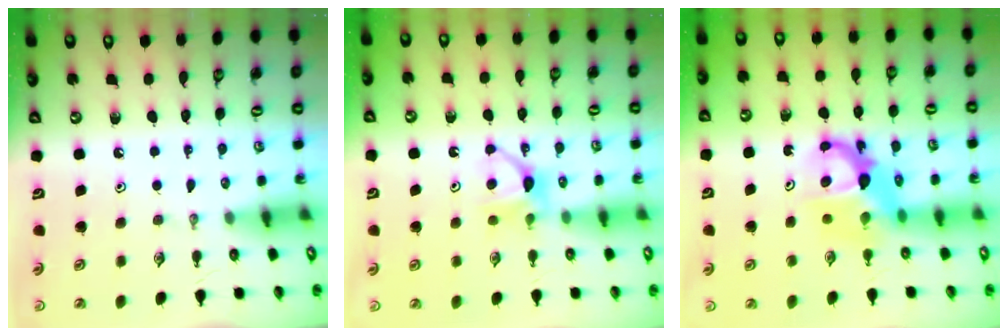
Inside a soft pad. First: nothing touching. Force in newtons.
{"total": 4.5, "press": 4.5, "slide": 0.6}
{"total": 7.1, "press": 7.1, "slide": 0.5}